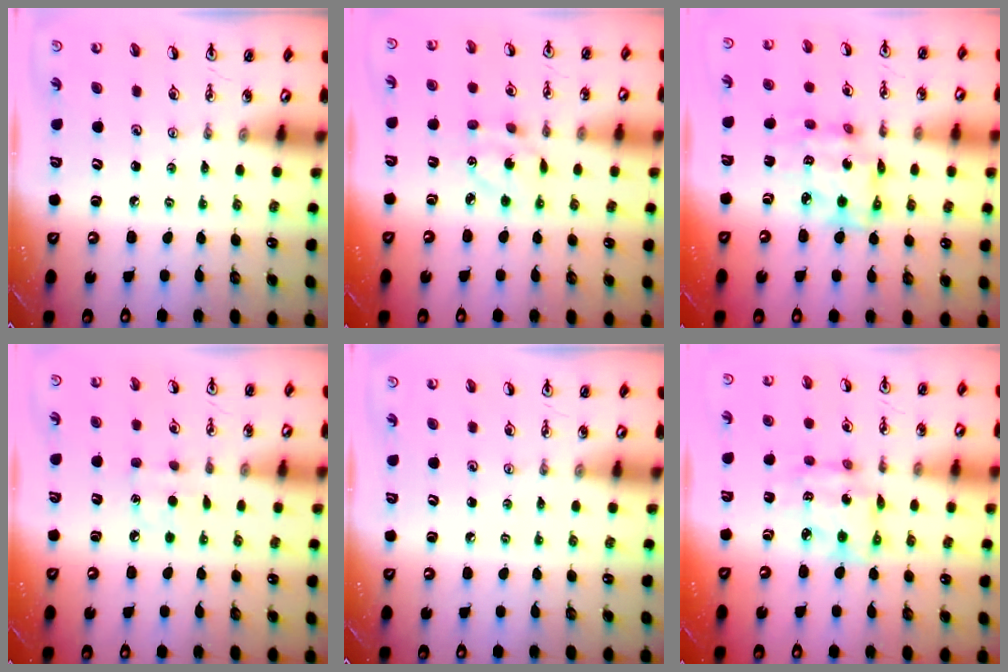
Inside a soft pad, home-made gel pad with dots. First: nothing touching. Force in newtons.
{"total": 5.0, "press": 5.0, "slide": 0.3}
{"total": 11.7, "press": 11.6, "slide": 0.9}
{"total": 6.2, "press": 6.2, "slide": 0.7}
{"total": 0.0}
{"total": 9.1, "press": 9.1, "slide": 0.8}